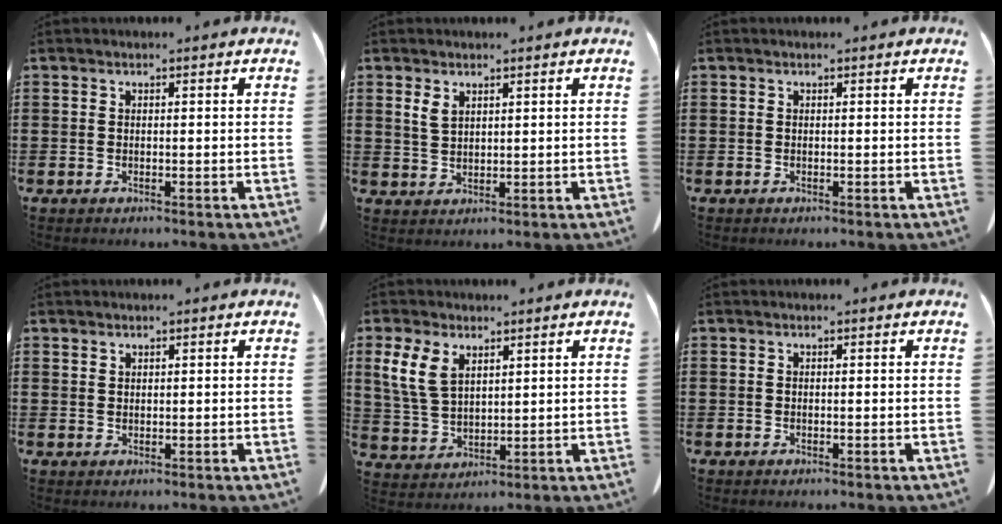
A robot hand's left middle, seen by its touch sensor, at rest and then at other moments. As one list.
[{"total": 3.6, "force": [2.0, 1.9, 2.3], "torque": [-0.052, 0.006, 0.037]}, {"total": 0.0}, {"total": 1.0, "force": [0.9, 0.3, 0.1], "torque": [-0.005, 0.001, 0.019]}, {"total": 6.6, "force": [3.3, 3.9, 4.2], "torque": [-0.110, 0.007, 0.059]}, {"total": 0.0}]